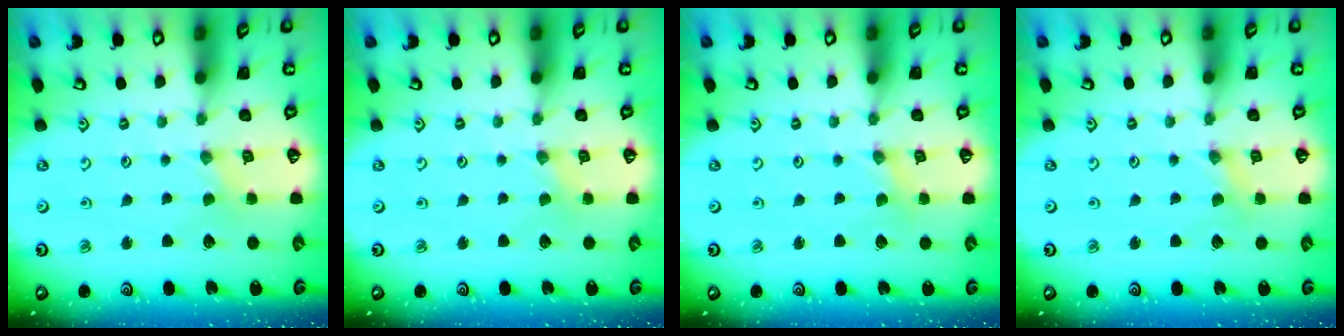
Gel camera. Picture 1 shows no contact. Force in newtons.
{"total": 0.0}
{"total": 0.0}
{"total": 0.0}